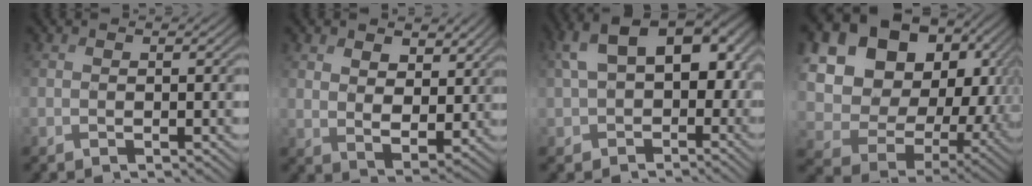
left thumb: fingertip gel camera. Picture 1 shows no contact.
{"total": 6.5, "force": [3.6, 4.0, 3.7], "torque": [-0.092, -0.015, 0.067]}
{"total": 13.2, "force": [1.1, 9.3, 9.3], "torque": [-0.172, -0.018, 0.030]}
{"total": 21.9, "force": [5.1, 17.5, 12.2], "torque": [-0.318, -0.034, 0.138]}